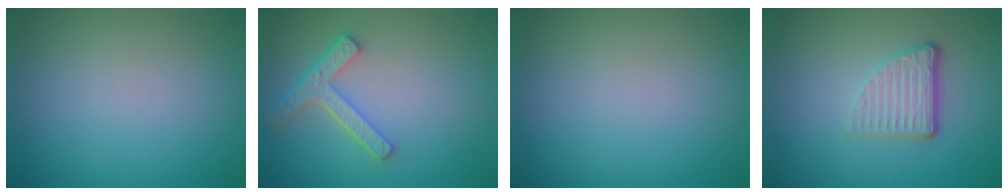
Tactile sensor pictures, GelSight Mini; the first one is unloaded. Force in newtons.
{"total": 3.9, "press": 3.1, "slide": 2.3}
{"total": 0.0}
{"total": 3.7, "press": 2.4, "slide": 2.8}